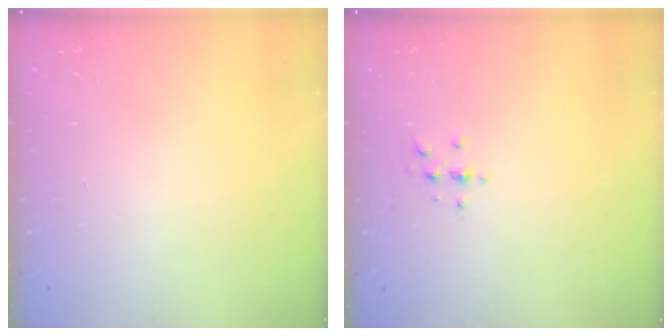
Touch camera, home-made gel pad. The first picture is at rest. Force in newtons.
{"total": 2.2, "press": 2.1, "slide": 0.2}